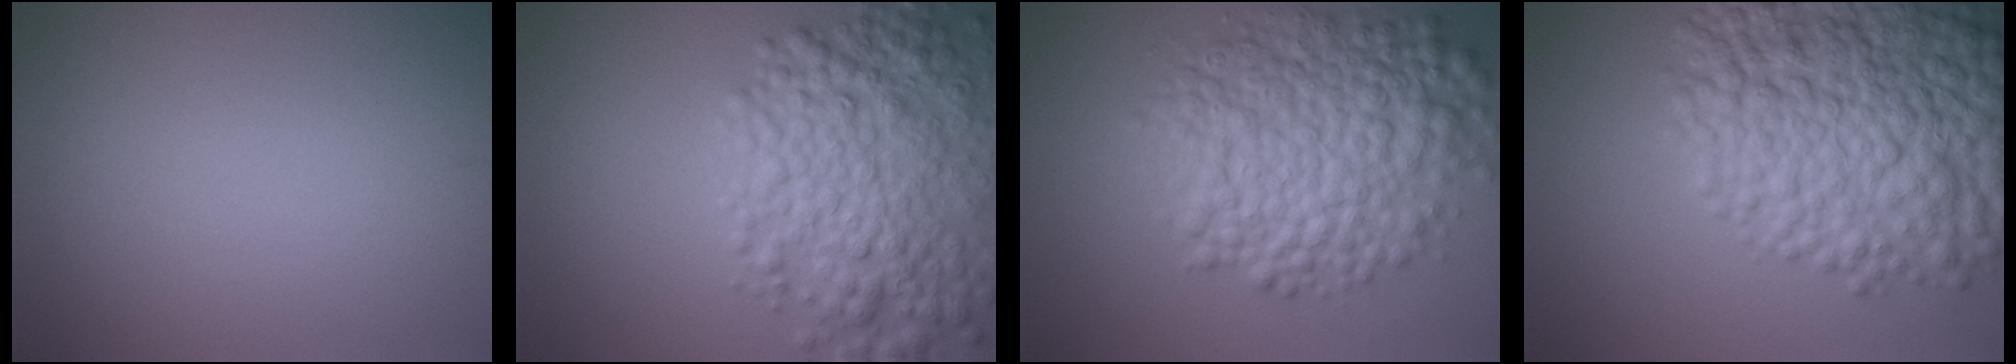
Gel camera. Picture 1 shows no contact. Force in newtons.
{"total": 7.6, "press": 7.6, "slide": 0.2}
{"total": 9.5, "press": 9.5, "slide": 0.2}
{"total": 12.1, "press": 12.1, "slide": 0.4}